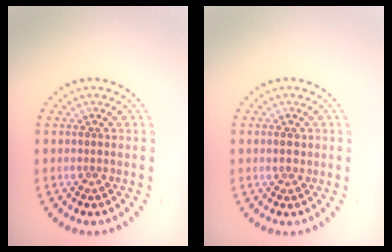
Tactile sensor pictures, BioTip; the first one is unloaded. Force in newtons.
{"total": 1.0, "press": 1.0, "slide": 0.3}